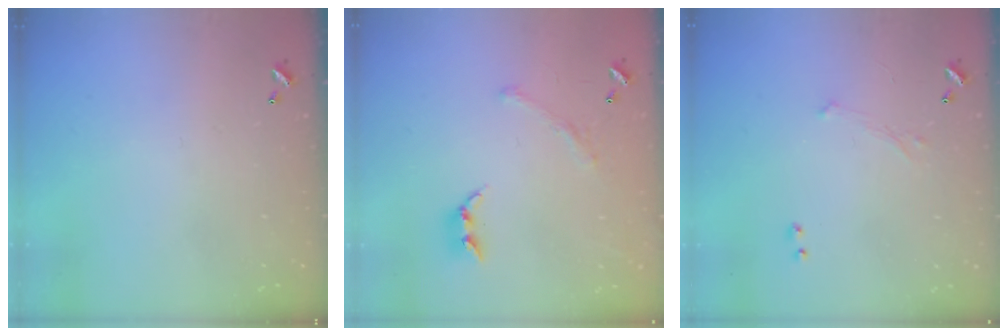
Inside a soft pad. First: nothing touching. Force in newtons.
{"total": 1.6, "press": 1.1, "slide": 1.1}
{"total": 0.7, "press": 0.3, "slide": 0.6}